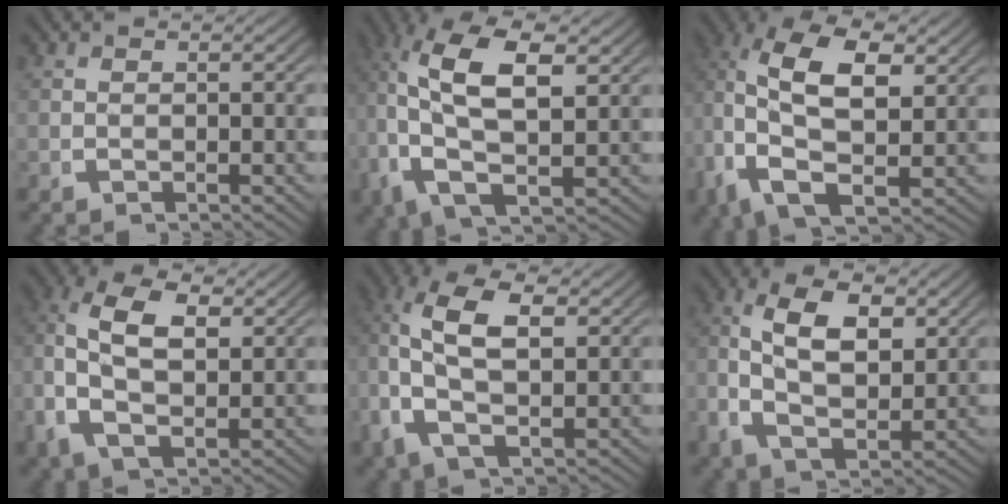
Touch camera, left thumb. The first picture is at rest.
{"total": 9.0, "force": [1.8, 4.6, 7.5], "torque": [-0.180, -0.029, 0.046]}
{"total": 10.2, "force": [1.1, 6.4, 7.8], "torque": [-0.181, -0.038, 0.033]}
{"total": 8.2, "force": [2.0, 5.2, 6.1], "torque": [-0.144, -0.020, 0.045]}
{"total": 7.1, "force": [1.9, 3.7, 5.7], "torque": [-0.141, -0.015, 0.044]}
{"total": 8.9, "force": [0.8, 5.5, 6.9], "torque": [-0.149, -0.024, 0.024]}